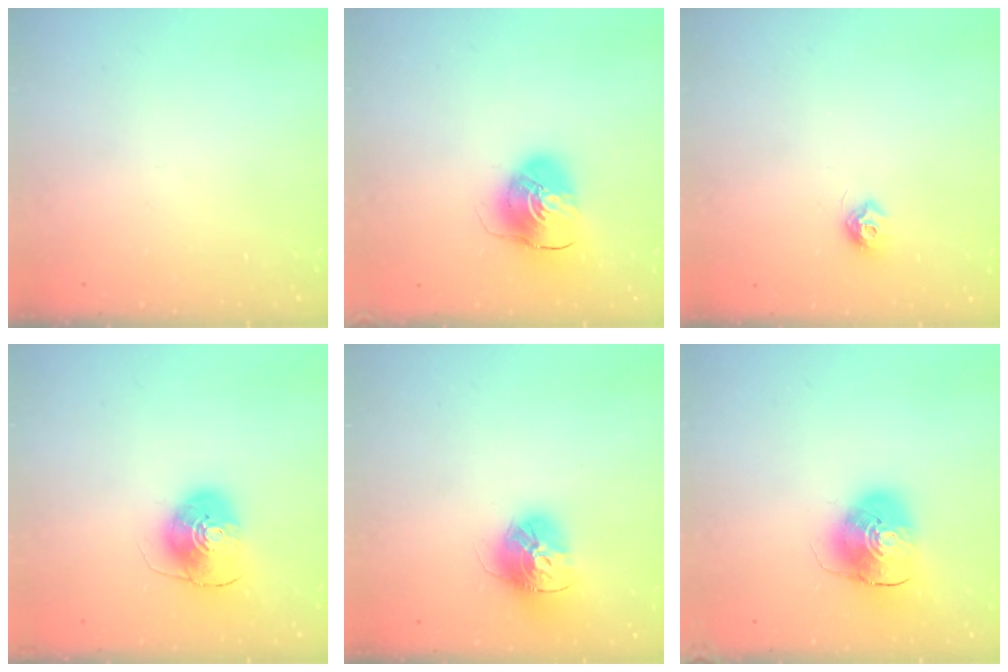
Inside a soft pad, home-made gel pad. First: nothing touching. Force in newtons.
{"total": 9.4, "press": 9.3, "slide": 1.3}
{"total": 7.2, "press": 7.2, "slide": 0.5}
{"total": 9.3, "press": 9.3, "slide": 1.1}
{"total": 15.1, "press": 15.0, "slide": 1.5}
{"total": 10.1, "press": 10.0, "slide": 1.6}